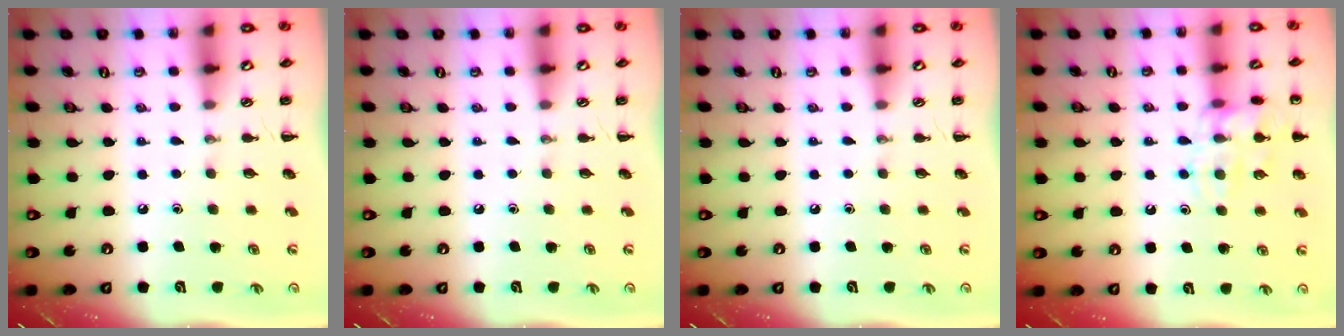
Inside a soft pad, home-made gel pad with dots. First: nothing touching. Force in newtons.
{"total": 0.0}
{"total": 0.0}
{"total": 13.3, "press": 13.3, "slide": 1.1}